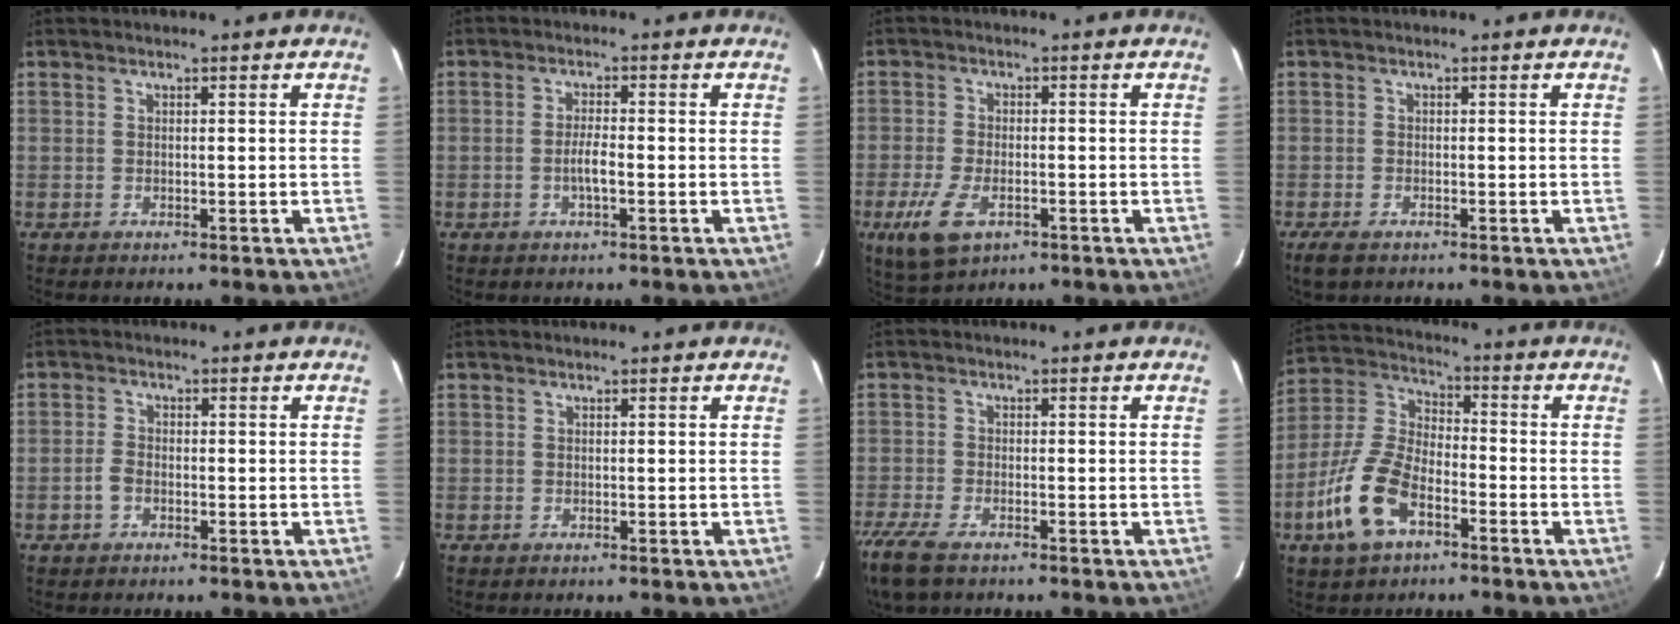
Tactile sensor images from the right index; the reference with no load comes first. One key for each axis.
{"total": 2.8, "fx": -1.0, "fy": 0.4, "fz": 2.6, "tx": -0.051, "ty": 0.001, "tz": -0.019}
{"total": 8.7, "fx": -4.1, "fy": 4.4, "fz": 6.4, "tx": -0.153, "ty": -0.020, "tz": -0.074}
{"total": 3.2, "fx": -2.3, "fy": 1.4, "fz": 1.8, "tx": -0.043, "ty": -0.010, "tz": -0.045}
{"total": 2.3, "fx": -1.3, "fy": 1.5, "fz": 1.3, "tx": -0.031, "ty": 0.003, "tz": -0.029}
{"total": 0.0}
{"total": 9.0, "fx": -6.6, "fy": 3.0, "fz": 5.2, "tx": -0.140, "ty": -0.036, "tz": -0.132}
{"total": 13.6, "fx": -7.0, "fy": 6.7, "fz": 9.6, "tx": -0.217, "ty": 0.003, "tz": -0.139}